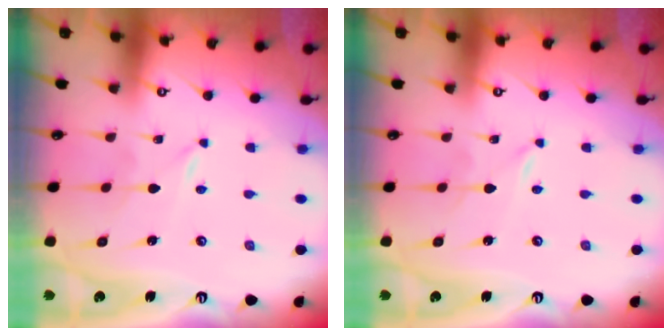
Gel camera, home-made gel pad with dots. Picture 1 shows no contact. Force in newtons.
{"total": 0.0}